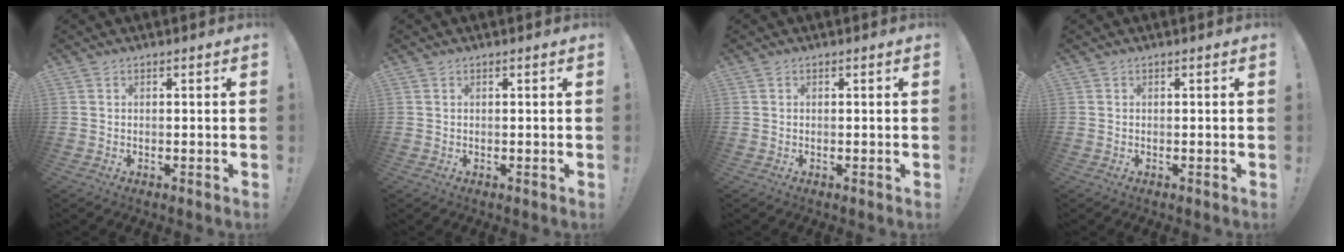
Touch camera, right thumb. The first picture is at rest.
{"total": 0.0}
{"total": 0.0}
{"total": 0.0}